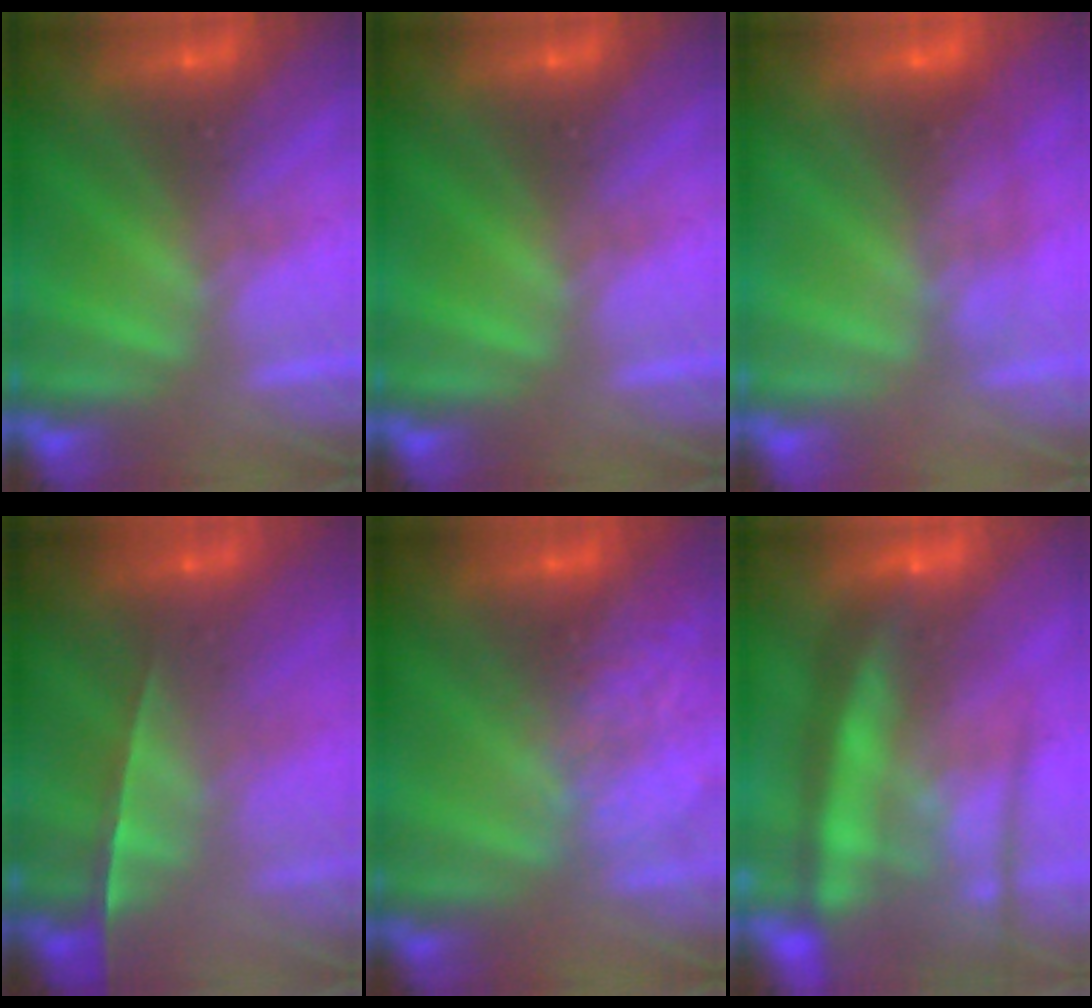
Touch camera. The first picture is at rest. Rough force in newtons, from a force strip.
{"total": 0.0}
{"total": 1.8}
{"total": 1.4}
{"total": 2.1}
{"total": 7.3}